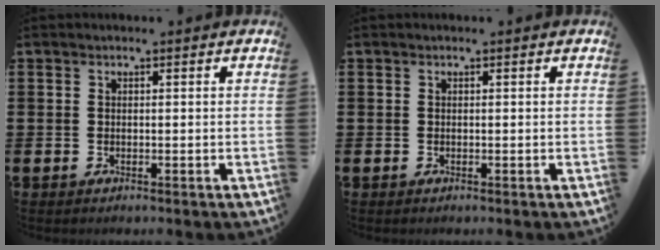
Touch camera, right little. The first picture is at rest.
{"total": 0.0}